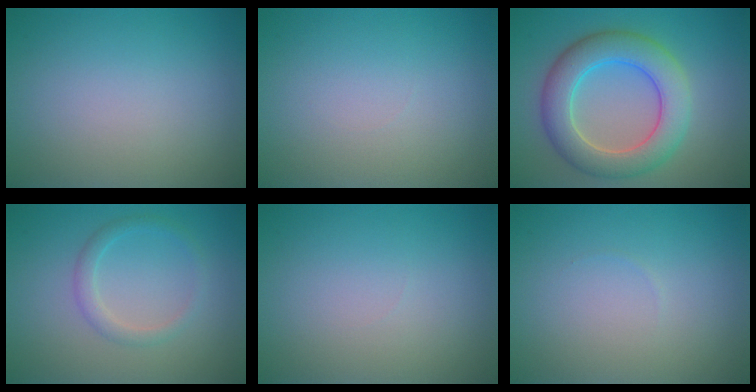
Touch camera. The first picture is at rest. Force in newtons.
{"total": 0.0}
{"total": 6.9, "press": 6.9, "slide": 0.3}
{"total": 1.7, "press": 1.7, "slide": 0.1}
{"total": 0.0}
{"total": 0.0}